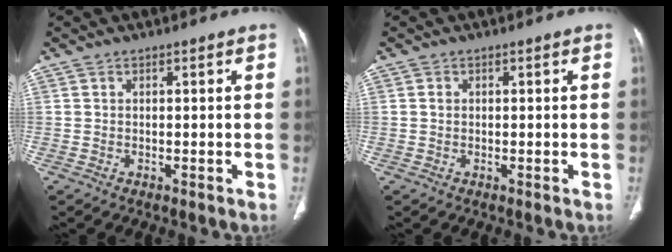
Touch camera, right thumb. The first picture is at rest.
{"total": 0.7, "force": [0.1, 0.6, 0.4], "torque": [-0.003, 0.001, 0.002]}